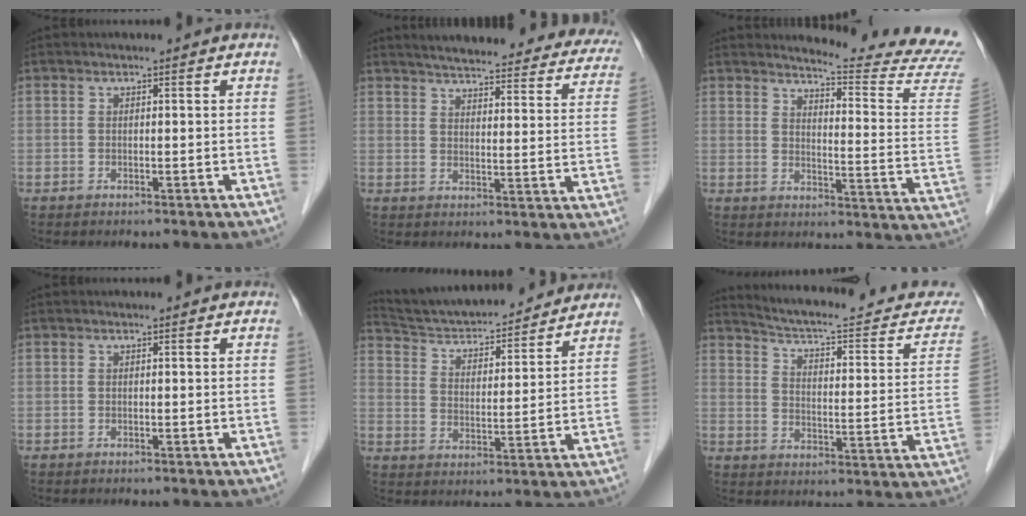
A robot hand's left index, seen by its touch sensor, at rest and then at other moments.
{"total": 28.5, "force": [25.7, 5.5, 10.9], "torque": [-0.146, -0.045, 0.292]}
{"total": 17.2, "force": [16.6, -2.1, 3.7], "torque": [-0.055, -0.154, 0.180]}
{"total": 0.0}
{"total": 18.2, "force": [17.0, 3.0, 5.8], "torque": [-0.094, 0.016, 0.259]}
{"total": 21.0, "force": [19.4, 3.2, 7.3], "torque": [-0.092, -0.042, 0.240]}